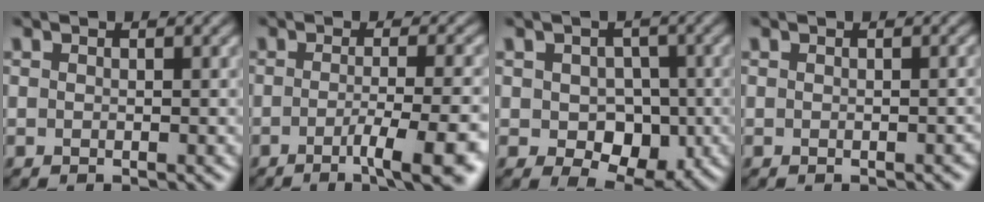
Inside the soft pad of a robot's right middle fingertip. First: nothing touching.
{"total": 6.8, "force": [-2.9, 1.4, 6.0], "torque": [-0.076, -0.005, -0.045]}
{"total": 5.4, "force": [-0.9, 3.9, 3.6], "torque": [-0.056, -0.006, -0.013]}
{"total": 0.6, "force": [-0.2, 0.1, 0.5], "torque": [-0.005, 0.002, -0.003]}